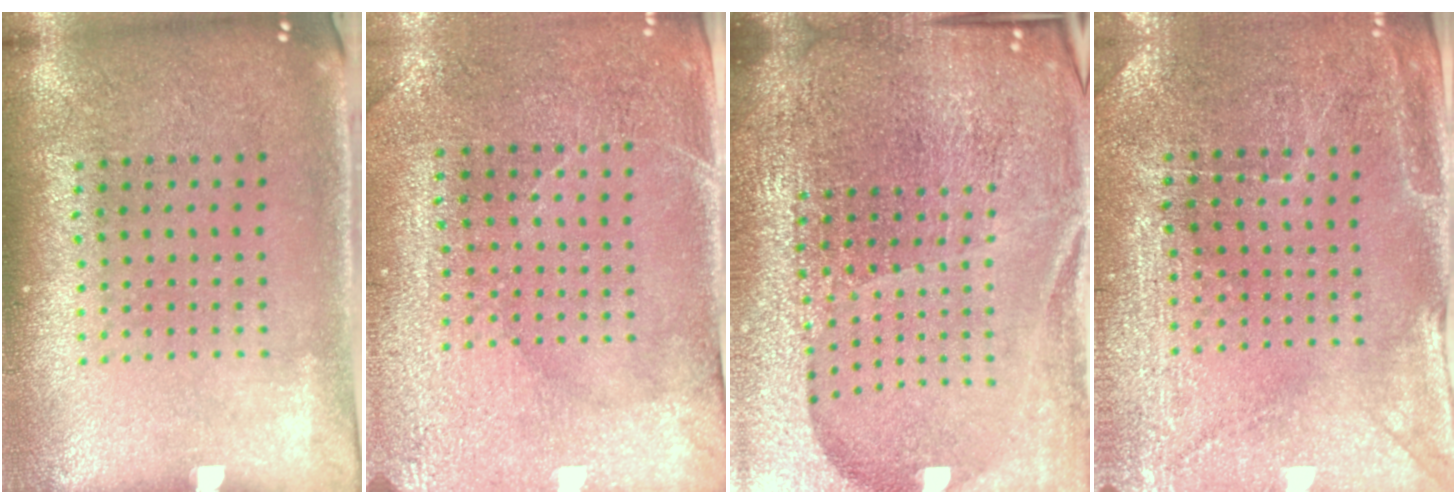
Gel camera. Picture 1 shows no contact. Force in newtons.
{"total": 2.9, "press": 2.7, "slide": 1.0}
{"total": 6.7, "press": 5.8, "slide": 3.3}
{"total": 2.8, "press": 2.8, "slide": 0.4}